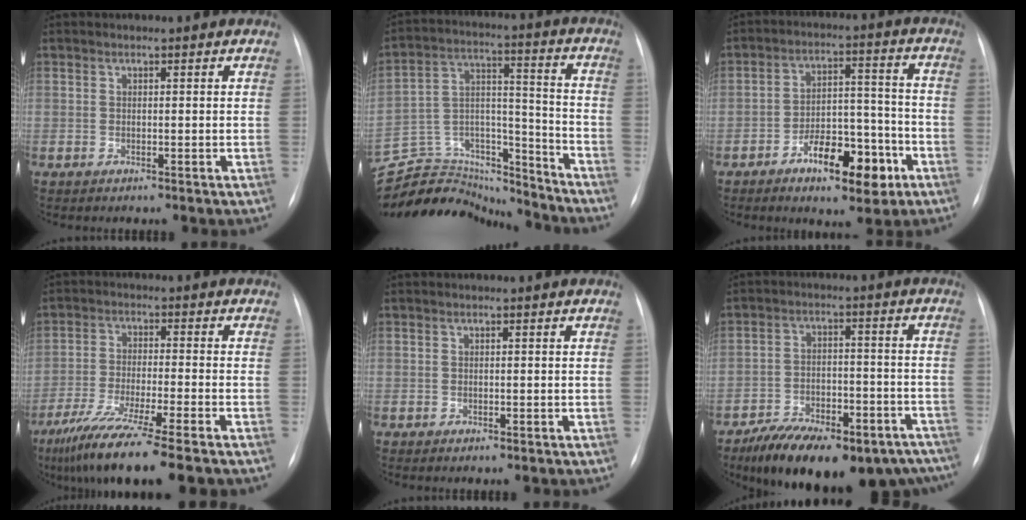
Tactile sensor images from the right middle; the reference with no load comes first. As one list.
[{"total": 19.4, "force": [-18.6, 5.0, 2.4], "torque": [-0.057, 0.063, -0.286]}, {"total": 10.9, "force": [-5.6, 4.5, 8.2], "torque": [-0.128, 0.023, -0.081]}, {"total": 12.3, "force": [-8.8, -0.5, 8.6], "torque": [-0.157, -0.041, -0.145]}, {"total": 0.5, "force": [-0.3, 0.1, 0.4], "torque": [-0.011, -0.003, -0.002]}, {"total": 22.0, "force": [-16.9, 8.7, 11.1], "torque": [-0.134, 0.022, -0.231]}]